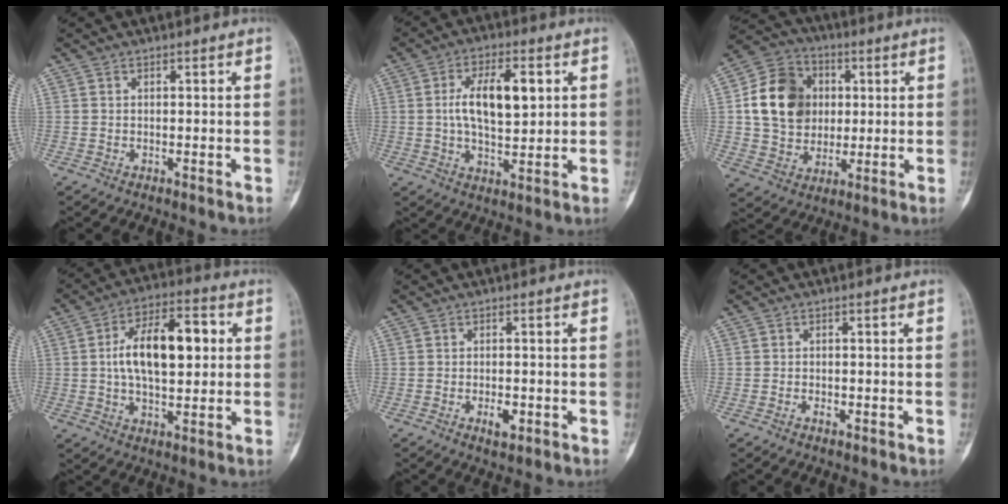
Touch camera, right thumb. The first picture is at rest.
{"total": 11.3, "force": [2.1, 5.3, 9.8], "torque": [-0.158, 0.000, 0.036]}
{"total": 15.3, "force": [2.2, 12.6, 8.4], "torque": [-0.123, 0.008, 0.040]}
{"total": 15.3, "force": [1.8, 7.7, 13.2], "torque": [-0.203, 0.018, 0.025]}
{"total": 3.0, "force": [-1.1, 1.4, 2.3], "torque": [-0.036, 0.001, -0.015]}
{"total": 1.3, "force": [-0.7, 0.8, 0.9], "torque": [-0.015, 0.004, -0.012]}